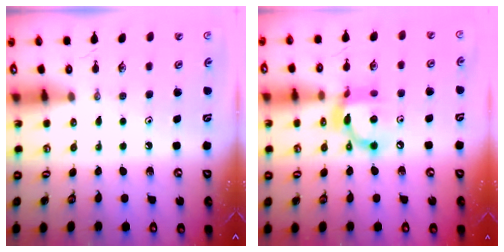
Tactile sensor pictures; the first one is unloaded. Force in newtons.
{"total": 12.8, "press": 12.8, "slide": 0.5}